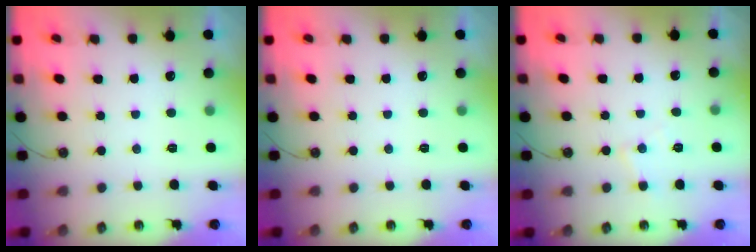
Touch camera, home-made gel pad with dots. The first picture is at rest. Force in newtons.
{"total": 0.0}
{"total": 6.0, "press": 6.0, "slide": 0.6}